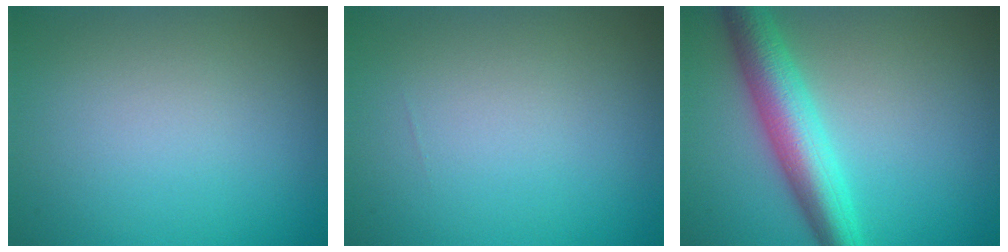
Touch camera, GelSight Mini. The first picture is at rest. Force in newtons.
{"total": 0.0}
{"total": 6.3, "press": 6.3, "slide": 0.1}